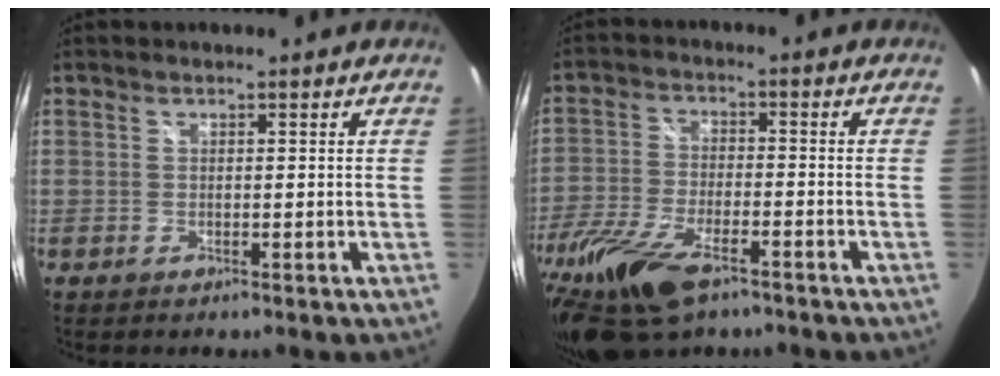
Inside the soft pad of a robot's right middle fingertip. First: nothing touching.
{"total": 17.3, "force": [-11.3, 6.9, 11.3], "torque": [-0.263, -0.048, -0.213]}